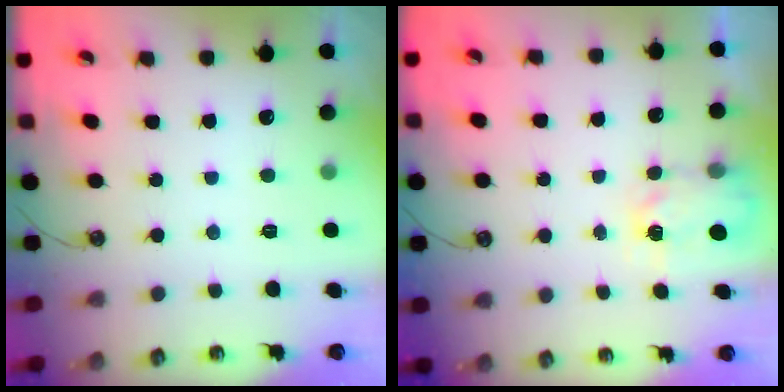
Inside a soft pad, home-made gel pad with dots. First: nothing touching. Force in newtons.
{"total": 4.3, "press": 4.3, "slide": 0.4}